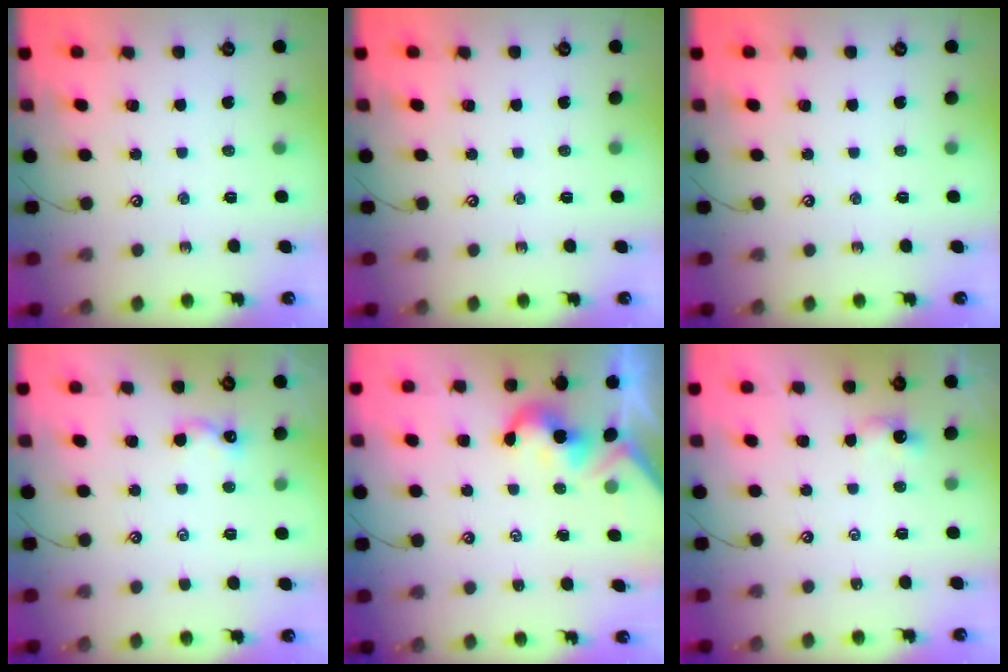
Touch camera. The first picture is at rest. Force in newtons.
{"total": 0.0}
{"total": 0.0}
{"total": 0.8, "press": 0.6, "slide": 0.5}
{"total": 1.9, "press": 1.8, "slide": 0.5}
{"total": 1.1, "press": 1.1, "slide": 0.2}